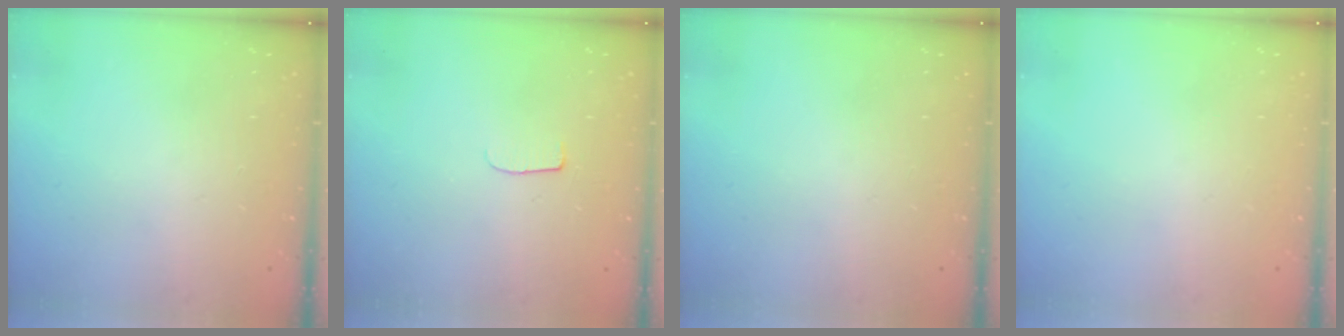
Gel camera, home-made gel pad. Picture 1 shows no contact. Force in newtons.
{"total": 5.3, "press": 5.3, "slide": 0.5}
{"total": 0.0}
{"total": 0.0}